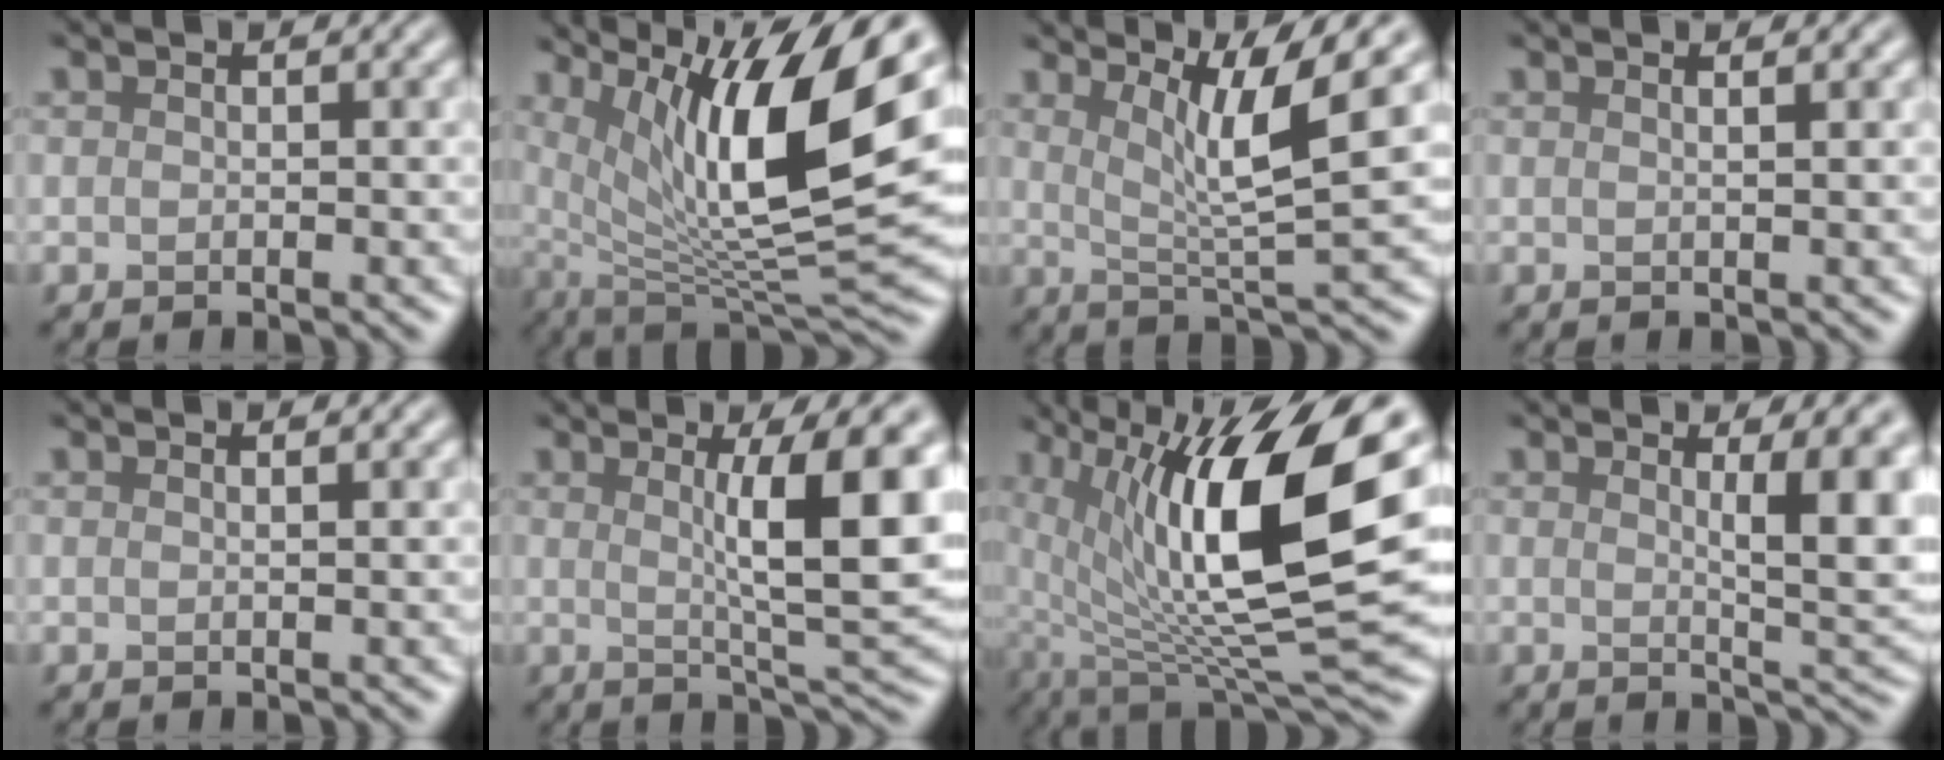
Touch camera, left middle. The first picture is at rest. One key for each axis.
{"total": 13.5, "fx": 5.2, "fy": 4.0, "fz": 11.8, "tx": -0.188, "ty": -0.002, "tz": 0.096}
{"total": 5.9, "fx": 2.2, "fy": 0.6, "fz": 5.4, "tx": -0.091, "ty": 0.000, "tz": 0.045}
{"total": 1.5, "fx": 0.7, "fy": 0.7, "fz": 1.0, "tx": 0.001, "ty": 0.004, "tz": -0.008}
{"total": 0.8, "fx": 0.4, "fy": 0.4, "fz": 0.6, "tx": 0.000, "ty": 0.002, "tz": -0.002}
{"total": 8.6, "fx": 1.7, "fy": 1.3, "fz": 8.4, "tx": -0.105, "ty": 0.001, "tz": 0.033}
{"total": 14.9, "fx": 2.8, "fy": 5.8, "fz": 13.4, "tx": -0.246, "ty": -0.017, "tz": 0.057}
{"total": 6.2, "fx": 1.5, "fy": 1.2, "fz": 5.9, "tx": -0.071, "ty": -0.004, "tz": 0.030}